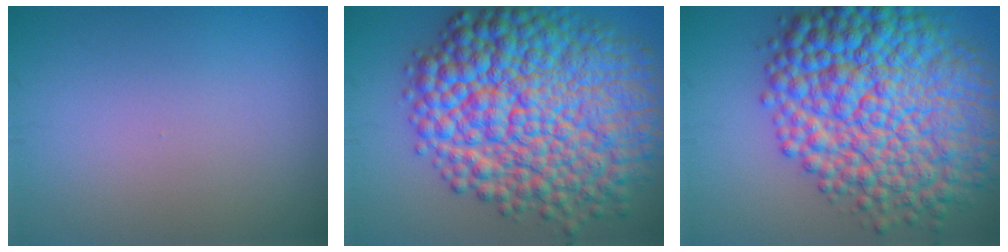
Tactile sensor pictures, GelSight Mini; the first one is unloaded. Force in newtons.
{"total": 15.5, "press": 15.5, "slide": 0.1}
{"total": 14.3, "press": 14.3, "slide": 0.2}